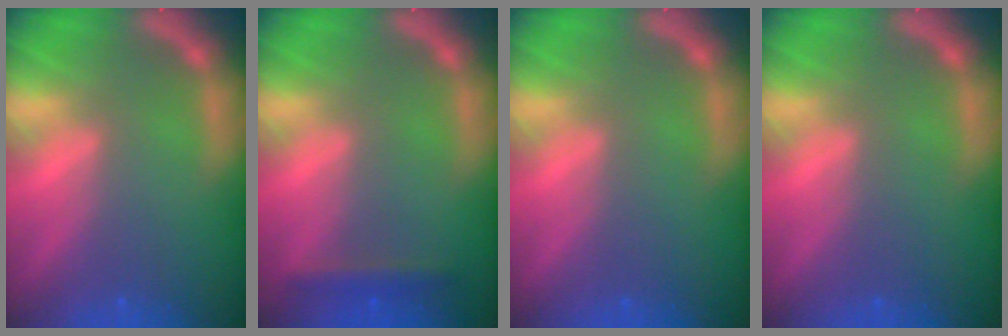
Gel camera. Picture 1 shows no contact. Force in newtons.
{"total": 1.9}
{"total": 0.0}
{"total": 0.0}